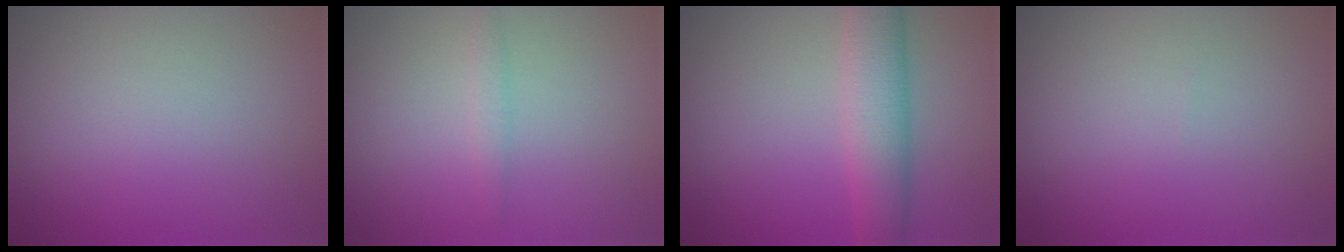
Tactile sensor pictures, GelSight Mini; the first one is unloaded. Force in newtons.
{"total": 1.0, "press": 1.0, "slide": 0.0}
{"total": 5.1, "press": 5.1, "slide": 0.4}
{"total": 0.0}